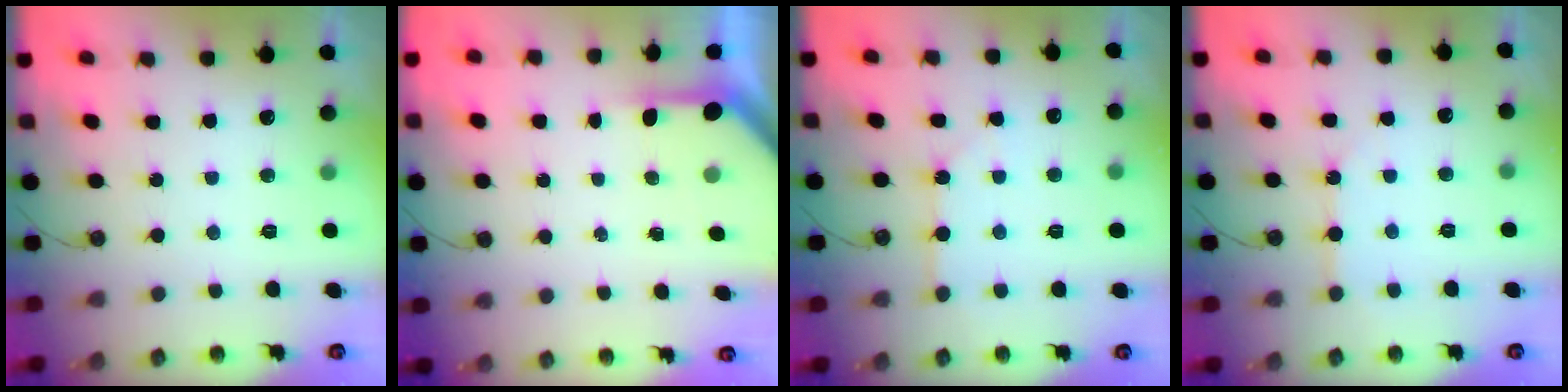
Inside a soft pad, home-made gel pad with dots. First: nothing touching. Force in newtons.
{"total": 3.9, "press": 3.9, "slide": 0.3}
{"total": 4.3, "press": 4.3, "slide": 0.4}
{"total": 4.9, "press": 4.9, "slide": 0.4}